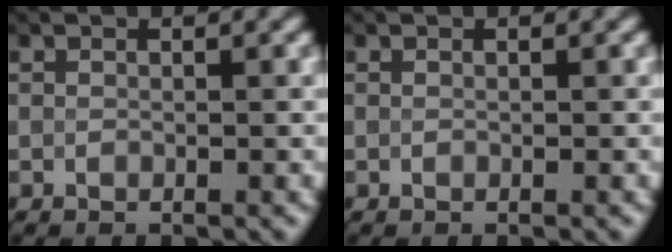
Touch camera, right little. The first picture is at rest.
{"total": 0.0}